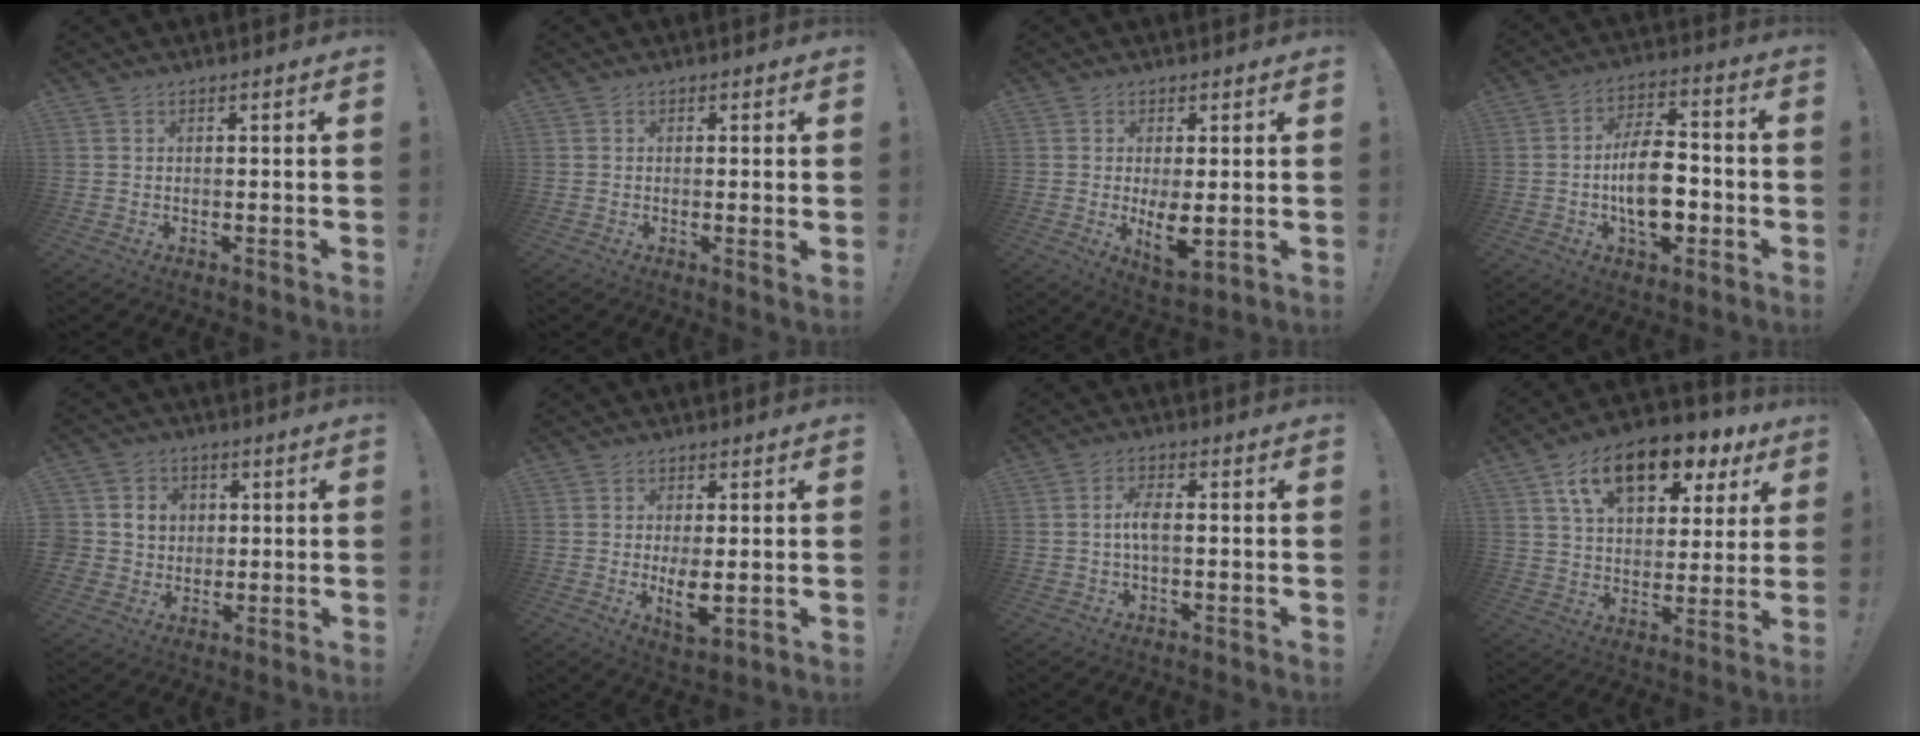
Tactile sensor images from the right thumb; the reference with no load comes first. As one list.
[{"total": 1.6, "force": [0.4, -0.1, 1.5], "torque": [-0.013, -0.009, 0.005]}, {"total": 6.9, "force": [0.3, 2.6, 6.4], "torque": [-0.094, -0.020, 0.009]}, {"total": 13.8, "force": [-3.0, 7.8, 11.0], "torque": [-0.193, 0.015, -0.052]}, {"total": 7.1, "force": [0.9, 6.9, 1.4], "torque": [-0.034, -0.001, 0.022]}, {"total": 6.2, "force": [0.0, 2.3, 5.7], "torque": [-0.093, -0.015, 0.003]}, {"total": 4.2, "force": [-0.4, 1.6, 3.9], "torque": [-0.090, 0.007, -0.012]}, {"total": 16.5, "force": [9.4, 8.9, 10.3], "torque": [-0.165, -0.045, 0.164]}]